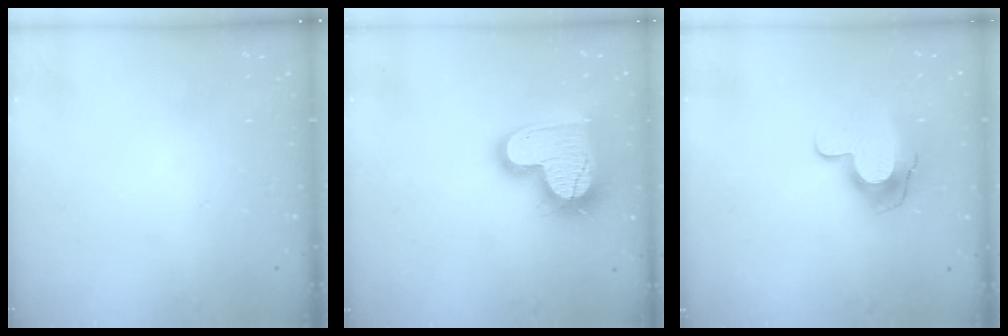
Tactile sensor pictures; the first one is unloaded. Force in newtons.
{"total": 20.1, "press": 20.1, "slide": 1.7}
{"total": 10.9, "press": 10.9, "slide": 1.1}